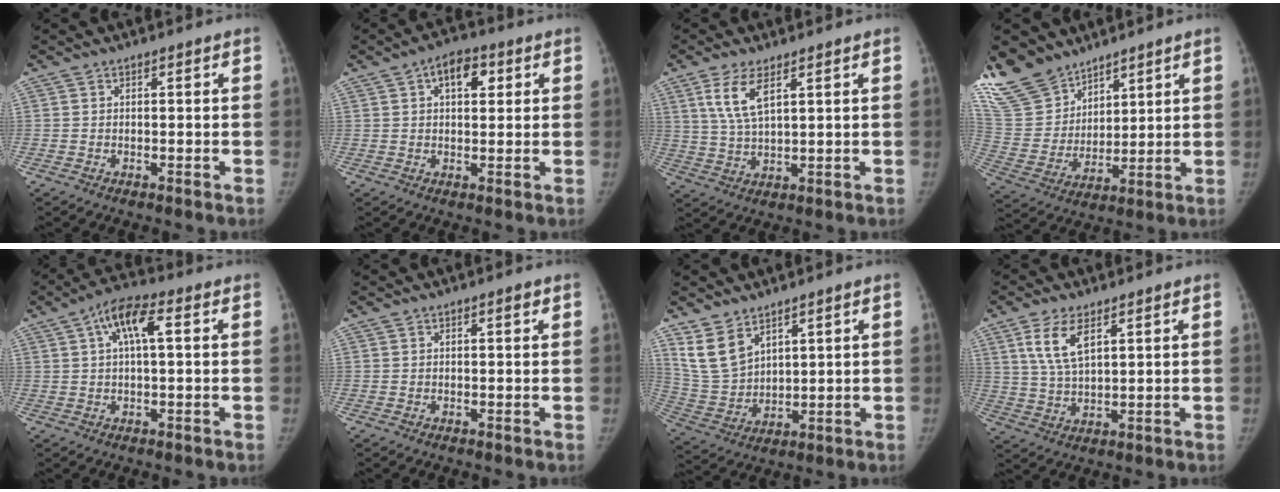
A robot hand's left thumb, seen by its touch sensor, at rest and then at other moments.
{"total": 6.3, "force": [2.4, 3.6, 4.6], "torque": [-0.046, 0.003, 0.032]}
{"total": 6.7, "force": [3.4, 2.4, 5.3], "torque": [-0.110, -0.014, 0.077]}
{"total": 16.3, "force": [12.9, 8.9, 4.8], "torque": [-0.078, -0.049, 0.266]}
{"total": 7.9, "force": [2.3, 2.7, 7.0], "torque": [-0.133, 0.022, 0.034]}
{"total": 0.8, "force": [0.4, 0.2, 0.6], "torque": [-0.007, 0.000, 0.005]}
{"total": 8.8, "force": [5.9, 5.0, 4.2], "torque": [-0.071, -0.029, 0.139]}
{"total": 7.4, "force": [3.7, 3.2, 5.5], "torque": [-0.105, -0.015, 0.080]}